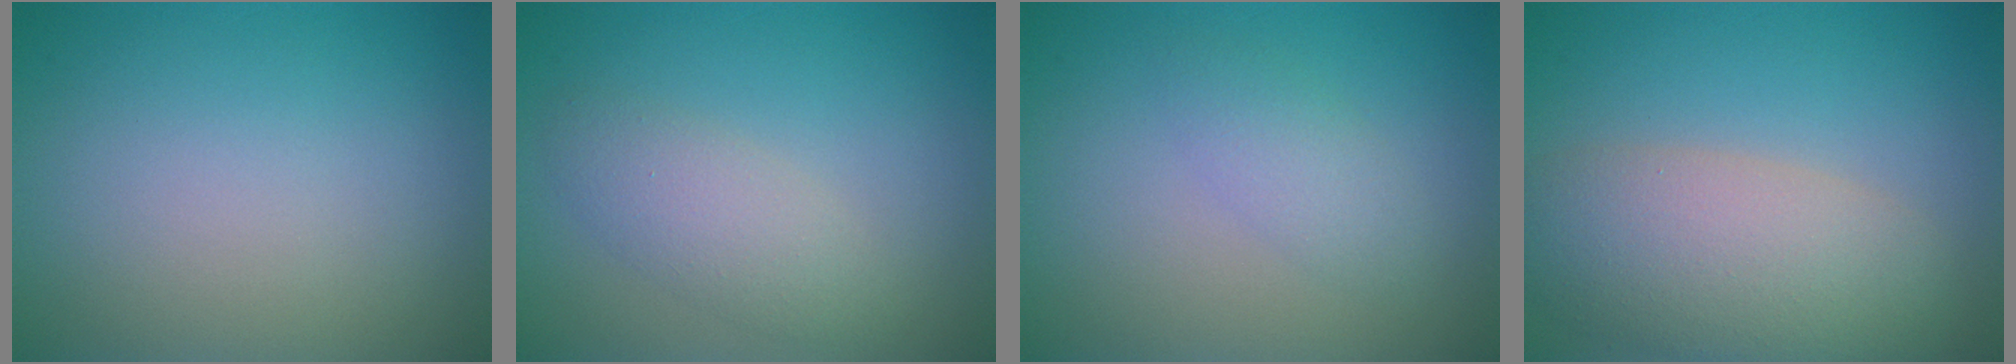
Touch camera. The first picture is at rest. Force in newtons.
{"total": 2.8, "press": 2.8, "slide": 0.1}
{"total": 1.9, "press": 1.9, "slide": 0.2}
{"total": 7.0, "press": 7.0, "slide": 0.6}